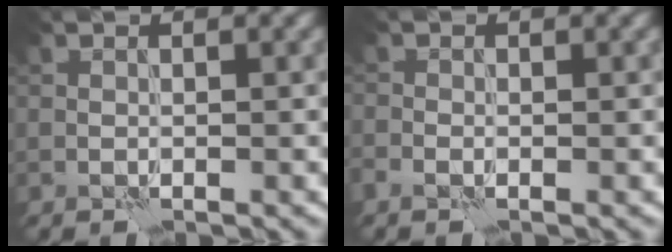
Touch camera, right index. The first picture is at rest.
{"total": 0.8, "force": [-0.5, 0.5, 0.4], "torque": [-0.012, -0.003, -0.011]}